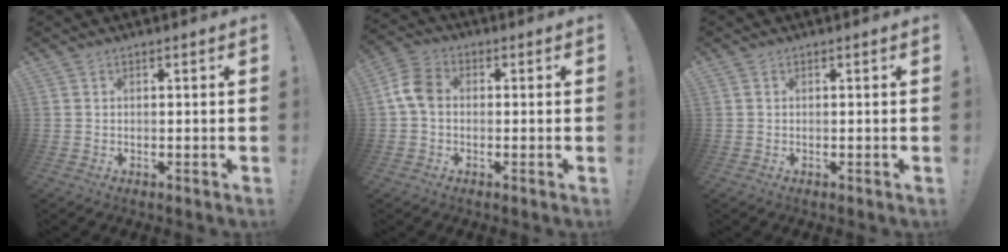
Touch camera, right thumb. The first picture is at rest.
{"total": 7.9, "force": [-0.1, 5.4, 5.7], "torque": [-0.123, 0.017, 0.006]}
{"total": 0.0}